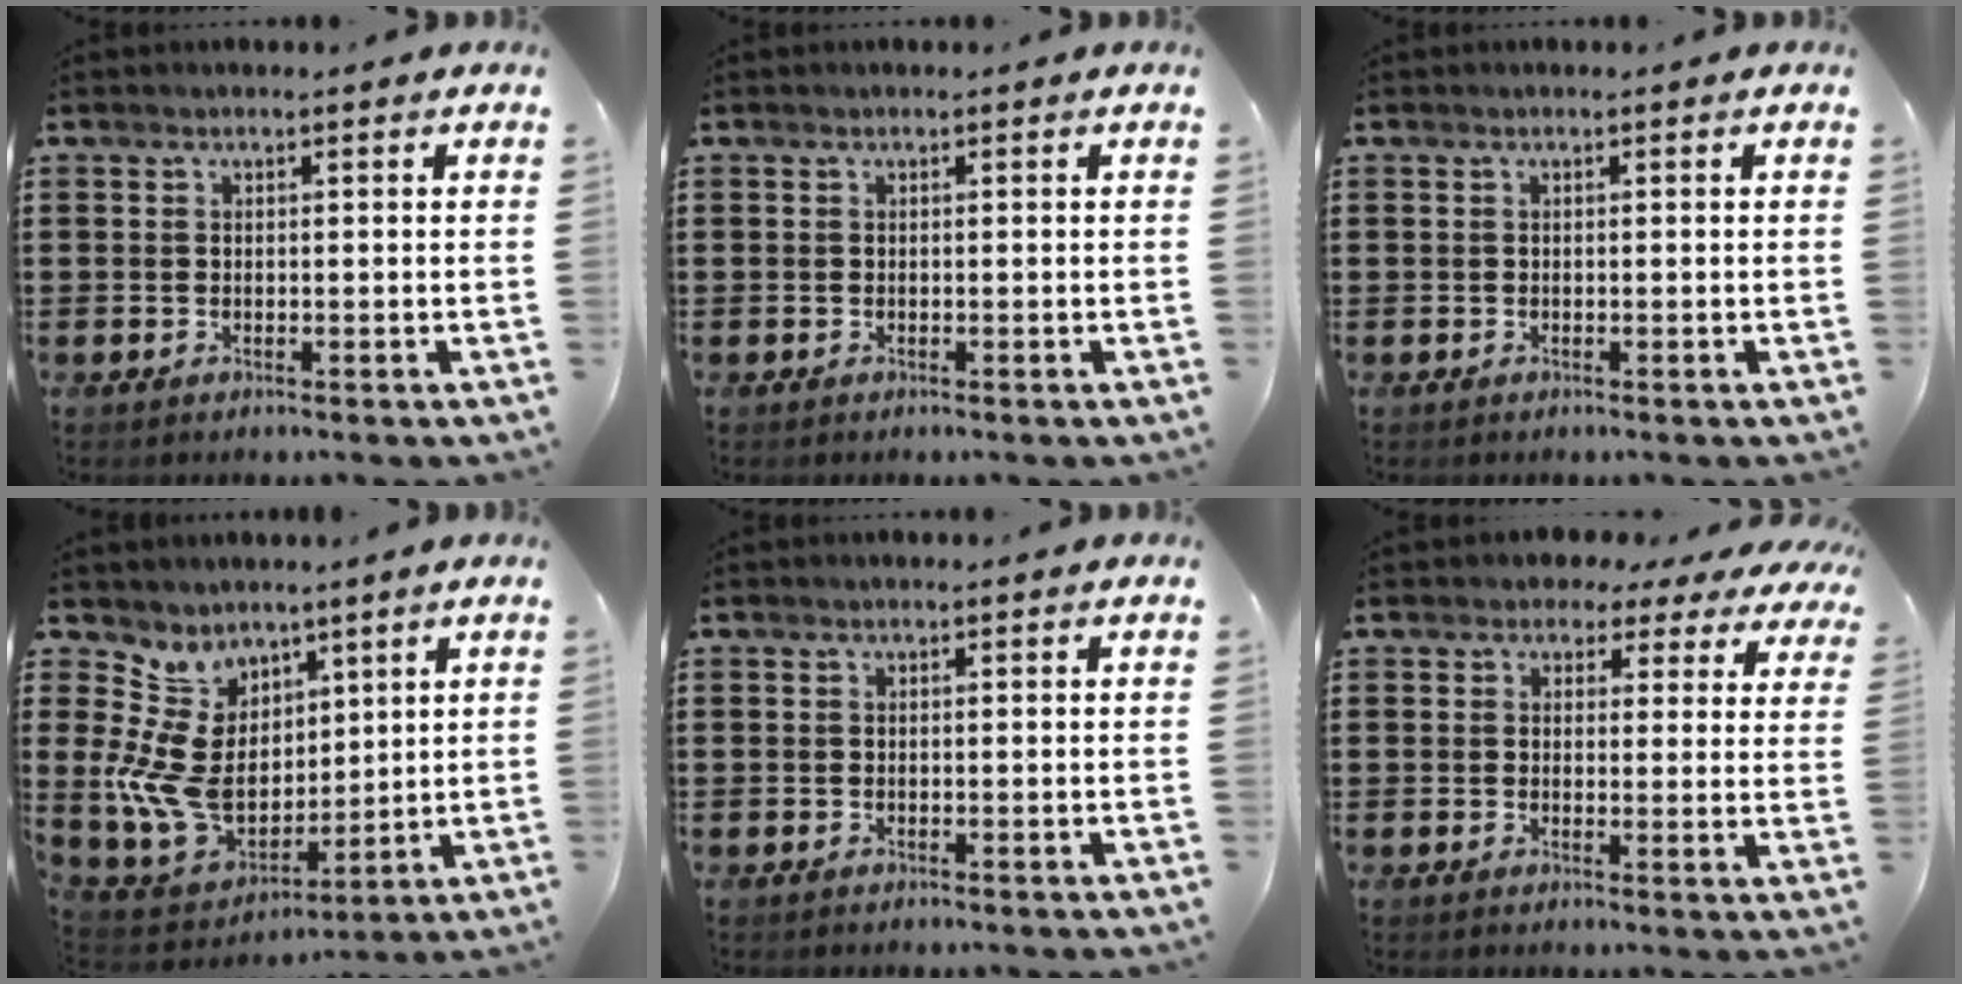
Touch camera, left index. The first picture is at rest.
{"total": 0.0}
{"total": 0.0}
{"total": 11.2, "force": [2.1, 8.9, 6.5], "torque": [-0.200, -0.024, 0.044]}
{"total": 0.0}
{"total": 2.8, "force": [2.2, 1.6, 0.6], "torque": [-0.019, -0.005, 0.037]}